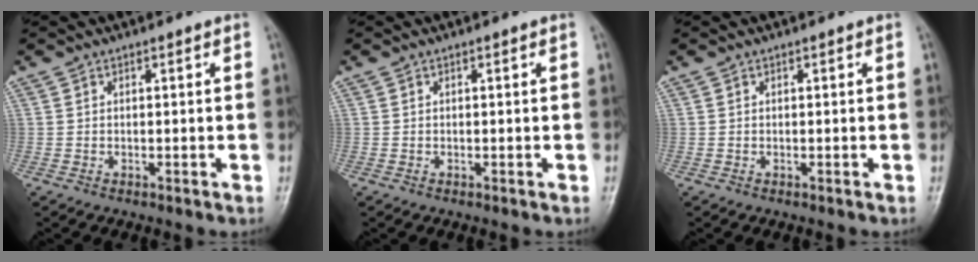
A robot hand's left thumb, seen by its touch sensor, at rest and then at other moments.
{"total": 0.0}
{"total": 0.0}